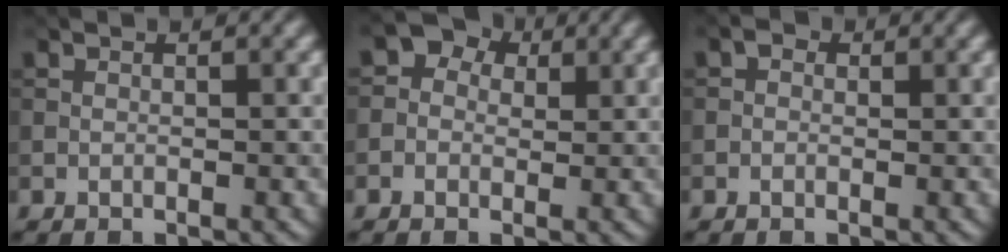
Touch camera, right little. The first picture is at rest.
{"total": 4.9, "force": [1.5, 4.0, 2.3], "torque": [-0.013, 0.015, -0.020]}
{"total": 0.9, "force": [0.2, 0.7, 0.4], "torque": [-0.005, -0.004, -0.005]}